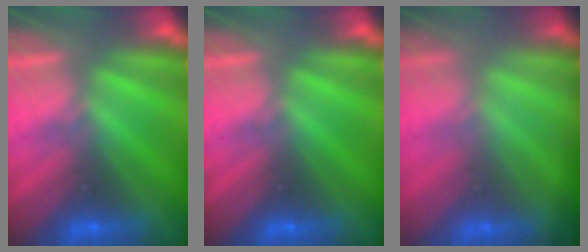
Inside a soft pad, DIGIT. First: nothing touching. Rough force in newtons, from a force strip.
{"total": 0.0}
{"total": 1.4}